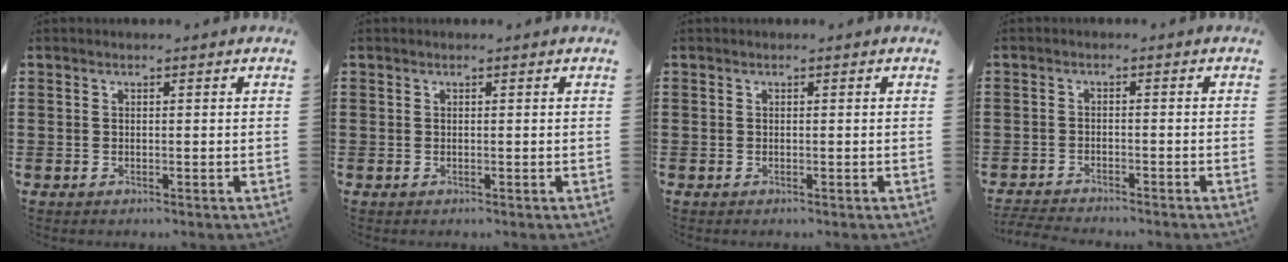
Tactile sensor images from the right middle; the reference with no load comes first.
{"total": 0.0}
{"total": 0.0}
{"total": 2.7, "force": [-2.7, 0.0, 0.1], "torque": [-0.015, -0.007, -0.059]}